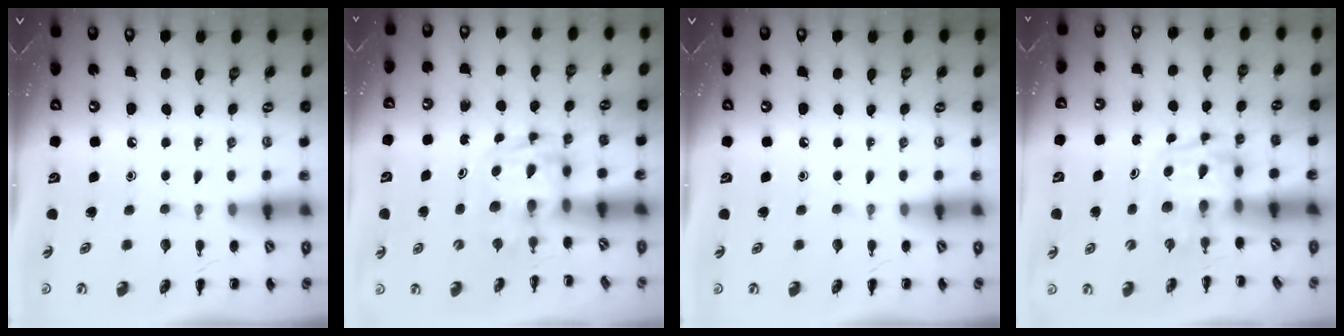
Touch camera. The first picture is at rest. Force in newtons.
{"total": 2.7, "press": 2.7, "slide": 0.5}
{"total": 0.0}
{"total": 3.4, "press": 3.4, "slide": 0.6}